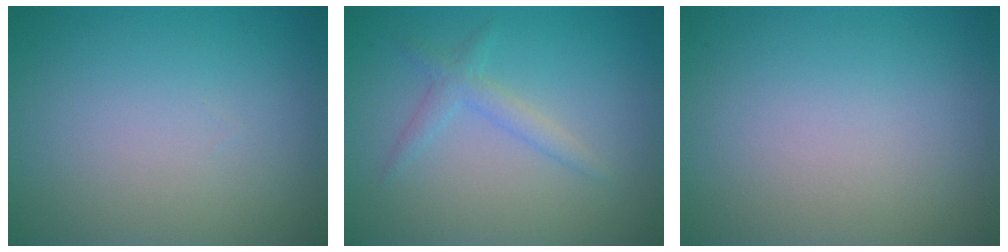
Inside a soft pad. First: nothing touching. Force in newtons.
{"total": 1.7, "press": 1.7, "slide": 0.1}
{"total": 0.0}